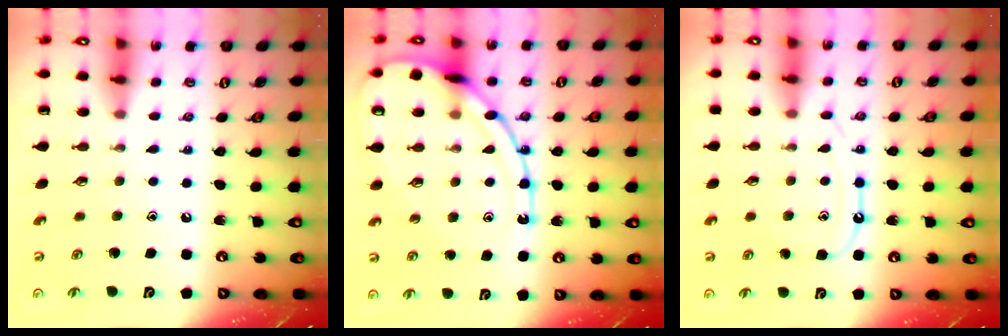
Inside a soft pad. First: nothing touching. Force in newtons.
{"total": 17.0, "press": 16.9, "slide": 1.5}
{"total": 11.7, "press": 11.6, "slide": 1.1}